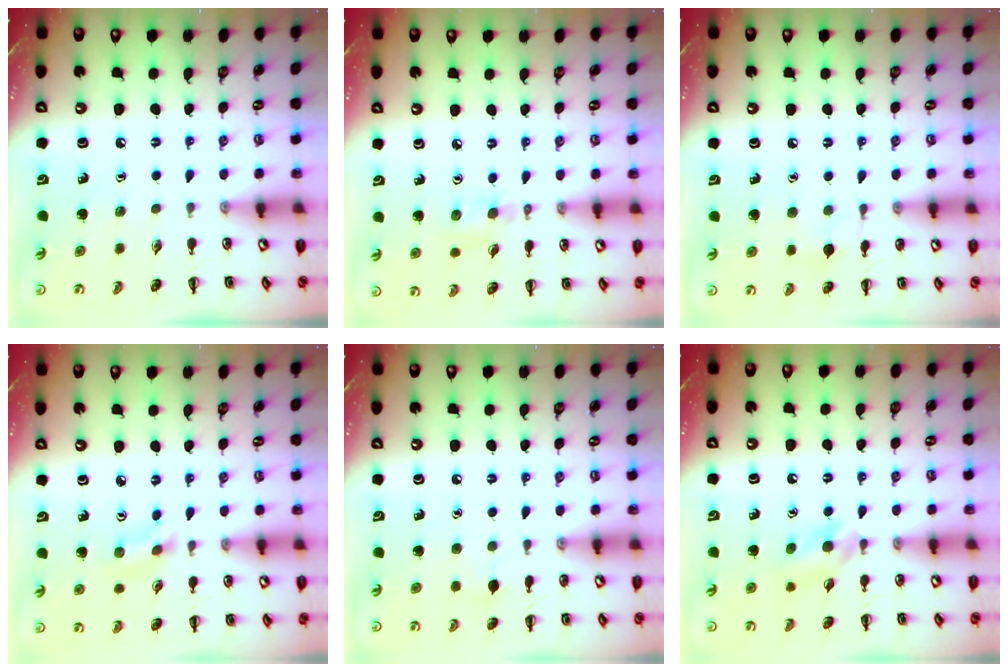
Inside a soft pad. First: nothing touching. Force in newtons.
{"total": 4.9, "press": 4.6, "slide": 1.8}
{"total": 5.8, "press": 5.5, "slide": 1.8}
{"total": 1.9, "press": 1.7, "slide": 0.8}
{"total": 4.3, "press": 3.9, "slide": 1.6}
{"total": 6.5, "press": 6.3, "slide": 1.8}